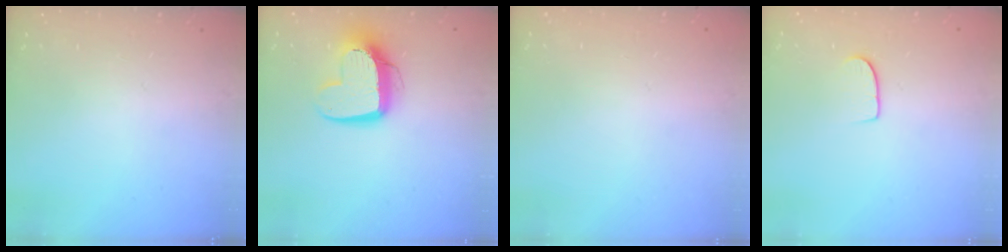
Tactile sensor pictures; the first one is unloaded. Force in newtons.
{"total": 12.1, "press": 12.0, "slide": 1.2}
{"total": 0.0}
{"total": 6.5, "press": 6.5, "slide": 0.5}